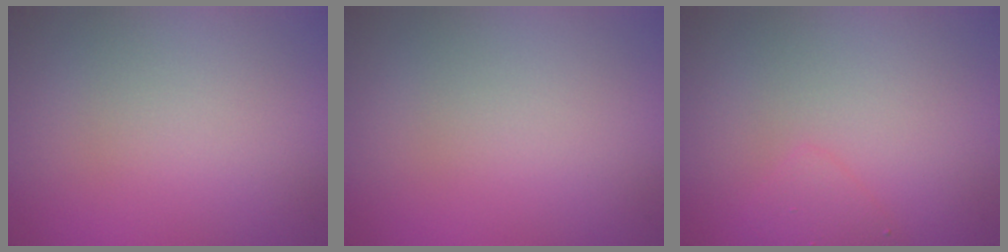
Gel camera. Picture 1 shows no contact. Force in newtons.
{"total": 0.0}
{"total": 1.4, "press": 1.4, "slide": 0.1}